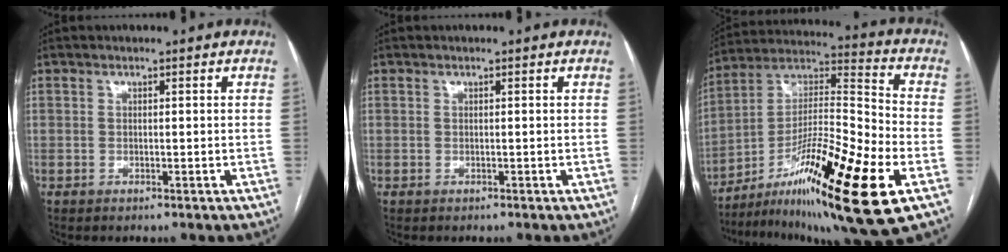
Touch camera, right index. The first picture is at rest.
{"total": 0.0}
{"total": 23.8, "force": [-11.0, 1.5, 21.1], "torque": [-0.347, -0.019, -0.183]}